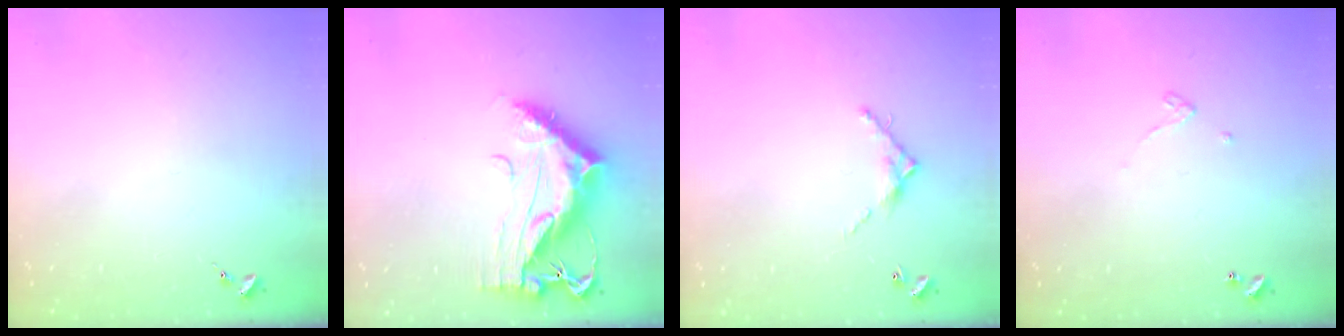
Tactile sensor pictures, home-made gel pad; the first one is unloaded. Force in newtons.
{"total": 13.7, "press": 13.6, "slide": 1.3}
{"total": 7.0, "press": 7.0, "slide": 0.2}
{"total": 3.2, "press": 3.2, "slide": 0.2}